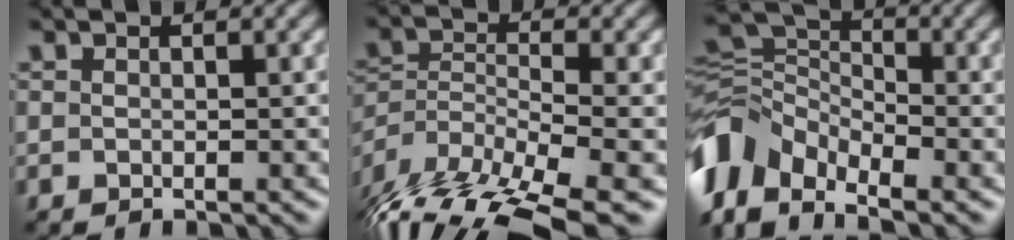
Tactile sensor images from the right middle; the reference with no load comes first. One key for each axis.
{"total": 14.3, "fx": -11.0, "fy": 4.6, "fz": 7.8, "tx": -0.147, "ty": -0.012, "tz": -0.166}
{"total": 9.4, "fx": -5.0, "fy": 5.8, "fz": 5.5, "tx": -0.110, "ty": 0.002, "tz": -0.114}